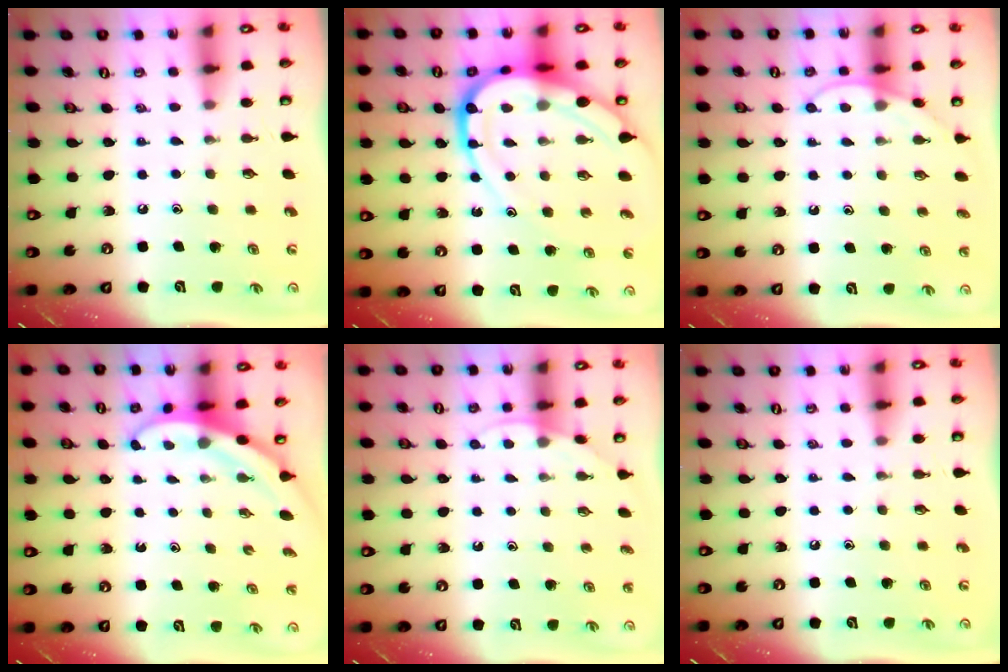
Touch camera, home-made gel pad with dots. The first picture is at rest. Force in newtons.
{"total": 18.2, "press": 18.2, "slide": 1.8}
{"total": 6.2, "press": 6.1, "slide": 0.5}
{"total": 3.0, "press": 3.0, "slide": 0.1}
{"total": 3.9, "press": 3.8, "slide": 0.4}
{"total": 0.0}